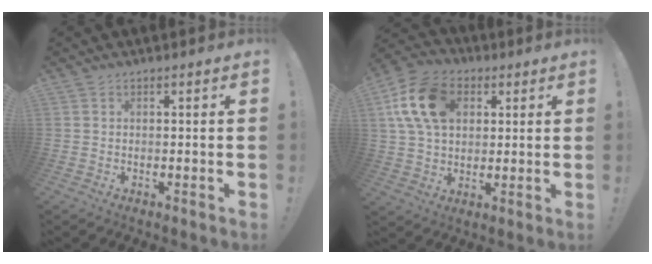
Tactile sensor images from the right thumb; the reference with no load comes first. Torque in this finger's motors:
{"motor_torque": [0.27, 1.34, 0.12, 0.11, 0.10]}